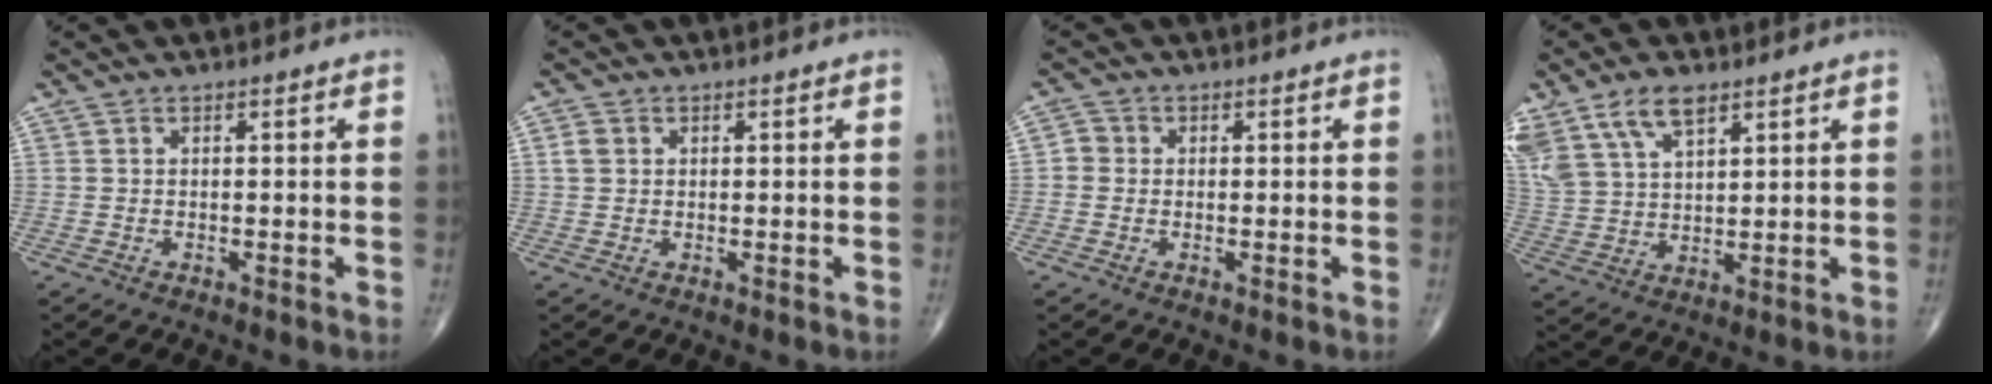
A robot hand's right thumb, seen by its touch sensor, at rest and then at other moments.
{"total": 1.9, "force": [0.5, 1.6, 0.9], "torque": [-0.017, 0.003, 0.010]}
{"total": 2.1, "force": [-0.2, 2.0, 0.7], "torque": [-0.001, 0.005, -0.010]}
{"total": 13.1, "force": [7.8, 6.8, 8.0], "torque": [-0.166, -0.010, 0.157]}